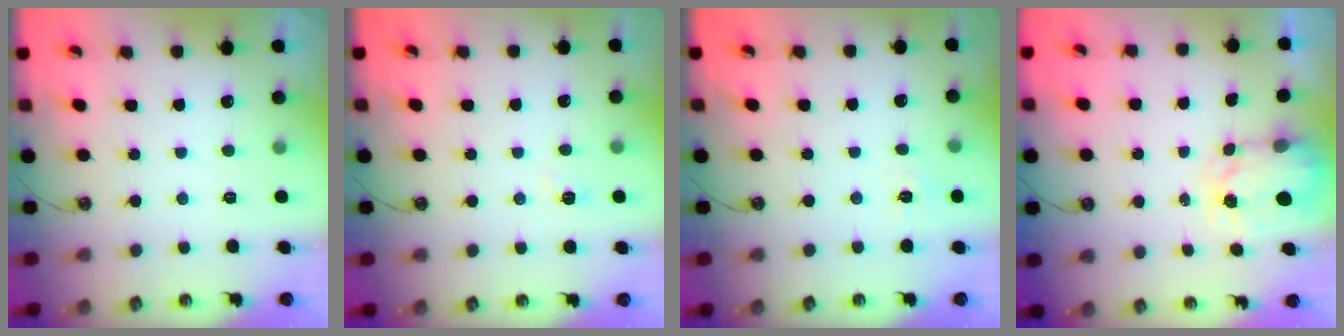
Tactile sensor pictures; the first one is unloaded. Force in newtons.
{"total": 3.3, "press": 3.3, "slide": 0.4}
{"total": 4.6, "press": 4.5, "slide": 0.6}
{"total": 3.6, "press": 3.5, "slide": 0.5}